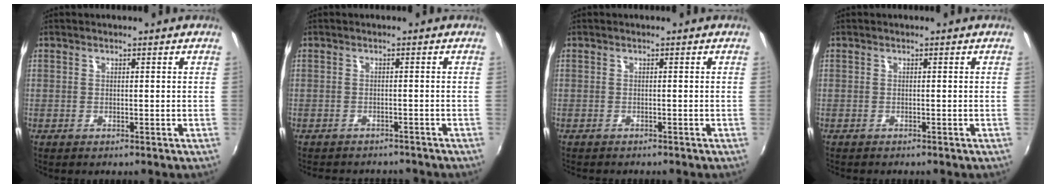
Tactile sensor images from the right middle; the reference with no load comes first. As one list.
[{"total": 6.0, "force": [-5.4, 2.0, 1.8], "torque": [-0.045, -0.017, -0.077]}, {"total": 1.4, "force": [-1.3, 0.4, 0.3], "torque": [-0.010, -0.008, -0.020]}, {"total": 0.8, "force": [-0.8, 0.2, 0.2], "torque": [-0.005, -0.004, -0.013]}]